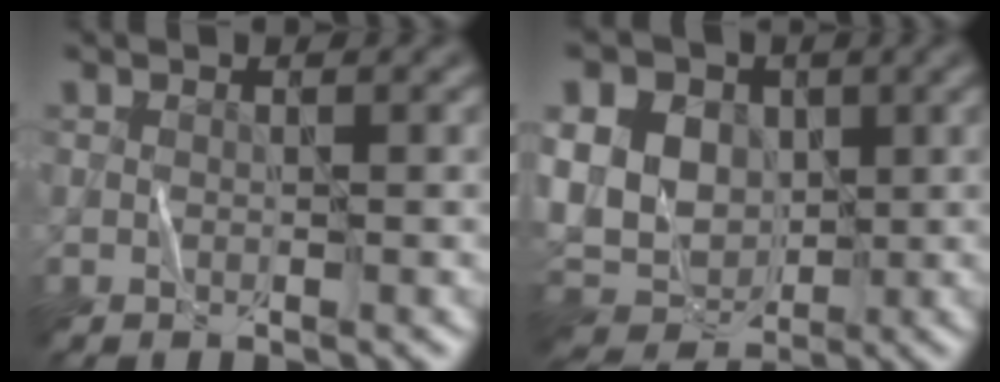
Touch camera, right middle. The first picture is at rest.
{"total": 13.8, "force": [2.3, 11.5, 7.3], "torque": [-0.152, 0.025, 0.023]}